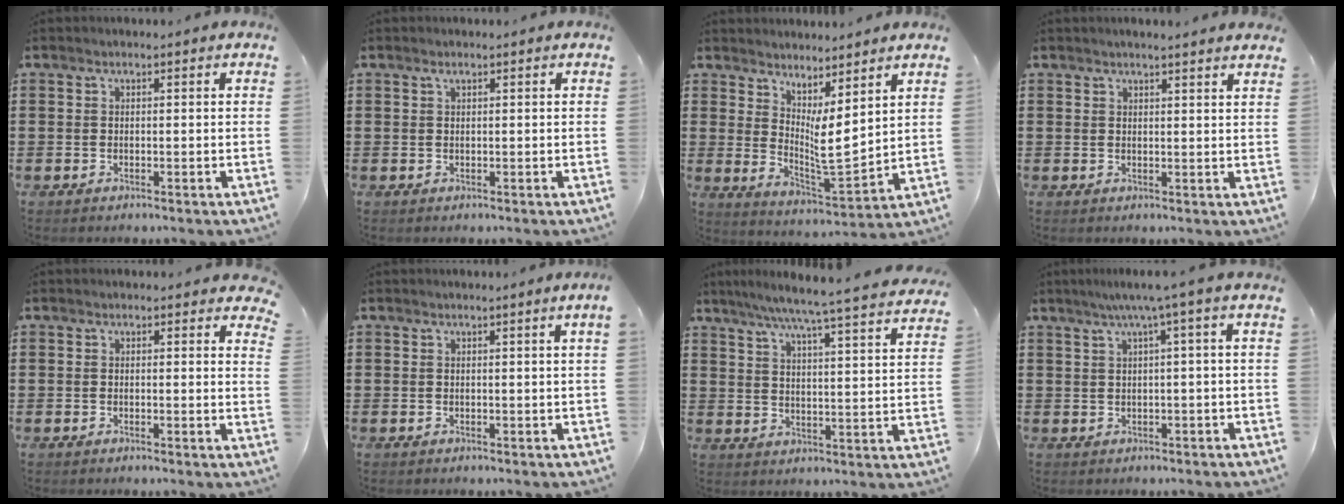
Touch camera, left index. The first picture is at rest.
{"total": 0.6, "force": [0.4, 0.1, 0.5], "torque": [-0.013, 0.001, 0.007]}
{"total": 4.9, "force": [2.3, 1.0, 4.2], "torque": [-0.072, -0.039, 0.036]}
{"total": 1.8, "force": [1.8, -0.3, 0.4], "torque": [-0.011, -0.001, 0.034]}
{"total": 1.0, "force": [0.9, 0.3, 0.4], "torque": [-0.004, 0.000, 0.015]}
{"total": 0.8, "force": [0.4, -0.4, 0.6], "torque": [-0.009, -0.006, 0.007]}
{"total": 6.4, "force": [5.7, -0.9, 2.8], "torque": [-0.076, -0.045, 0.093]}
{"total": 3.4, "force": [0.6, -0.5, 3.3], "torque": [-0.062, -0.004, 0.005]}